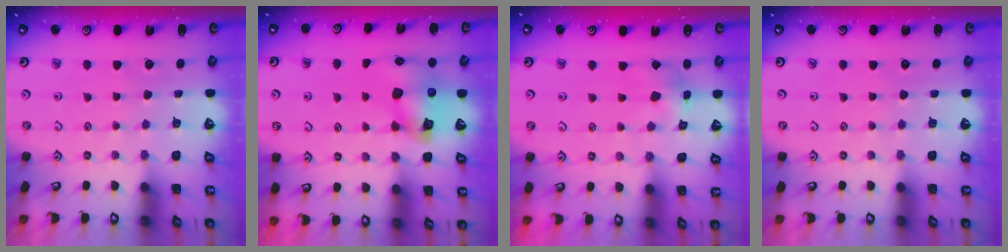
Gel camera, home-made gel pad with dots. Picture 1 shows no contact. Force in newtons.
{"total": 11.2, "press": 11.1, "slide": 1.7}
{"total": 8.1, "press": 8.1, "slide": 0.9}
{"total": 0.0}